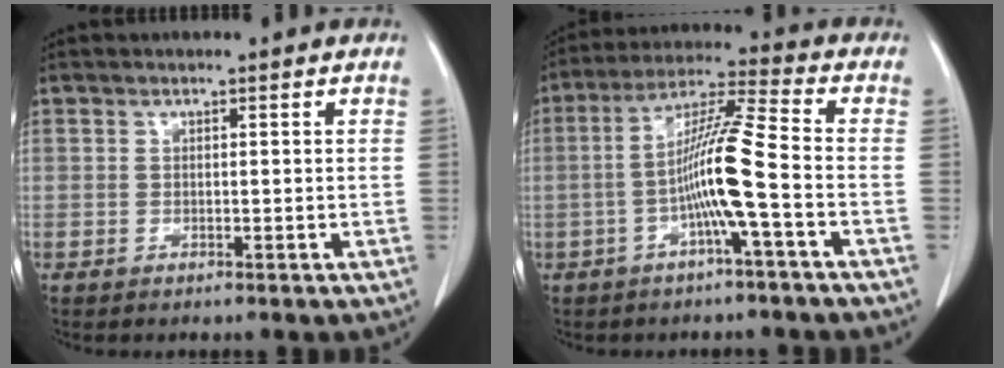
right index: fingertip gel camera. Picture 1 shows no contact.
{"total": 10.0, "force": [-2.7, -0.8, 9.6], "torque": [-0.185, 0.015, -0.055]}